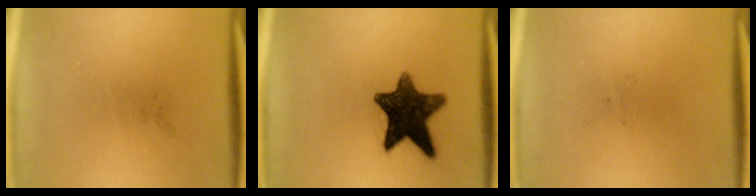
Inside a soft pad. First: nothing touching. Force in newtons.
{"total": 12.2}
{"total": 0.0}